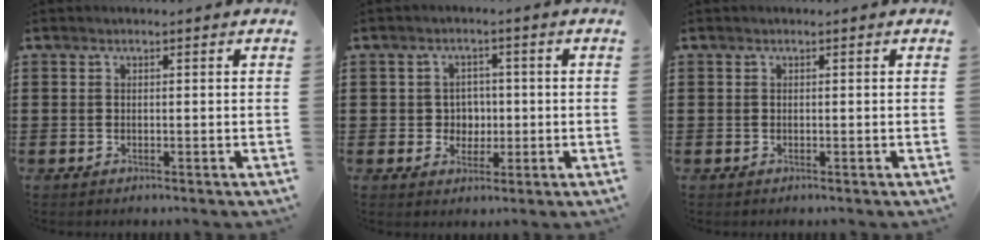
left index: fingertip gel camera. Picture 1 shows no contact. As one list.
[{"total": 3.5, "force": [-0.1, 3.3, 1.2], "torque": [-0.029, 0.005, -0.009]}, {"total": 0.0}]